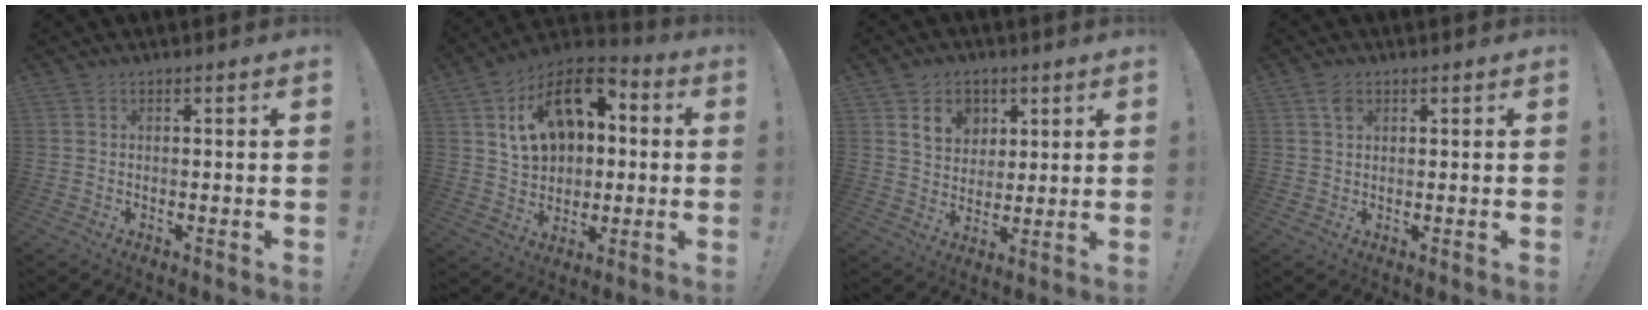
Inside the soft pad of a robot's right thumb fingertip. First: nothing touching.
{"total": 18.3, "force": [5.8, 12.6, 11.9], "torque": [-0.179, -0.012, 0.108]}
{"total": 10.1, "force": [5.1, 7.9, 3.8], "torque": [-0.060, -0.020, 0.100]}
{"total": 2.5, "force": [1.3, 1.5, 1.4], "torque": [-0.023, -0.002, 0.023]}